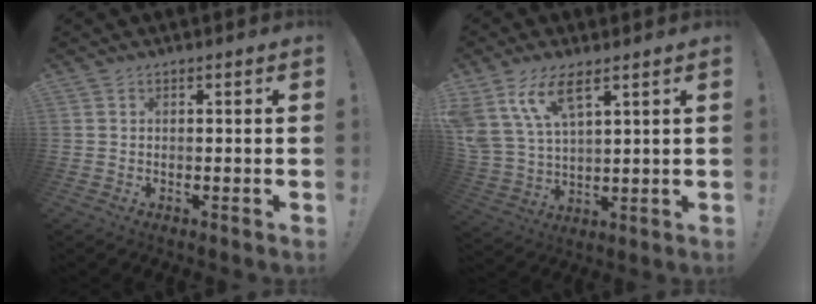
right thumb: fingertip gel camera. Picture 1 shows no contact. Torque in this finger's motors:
{"motor_torque": [-0.01, 1.82, 0.21, 0.34, 0.14]}